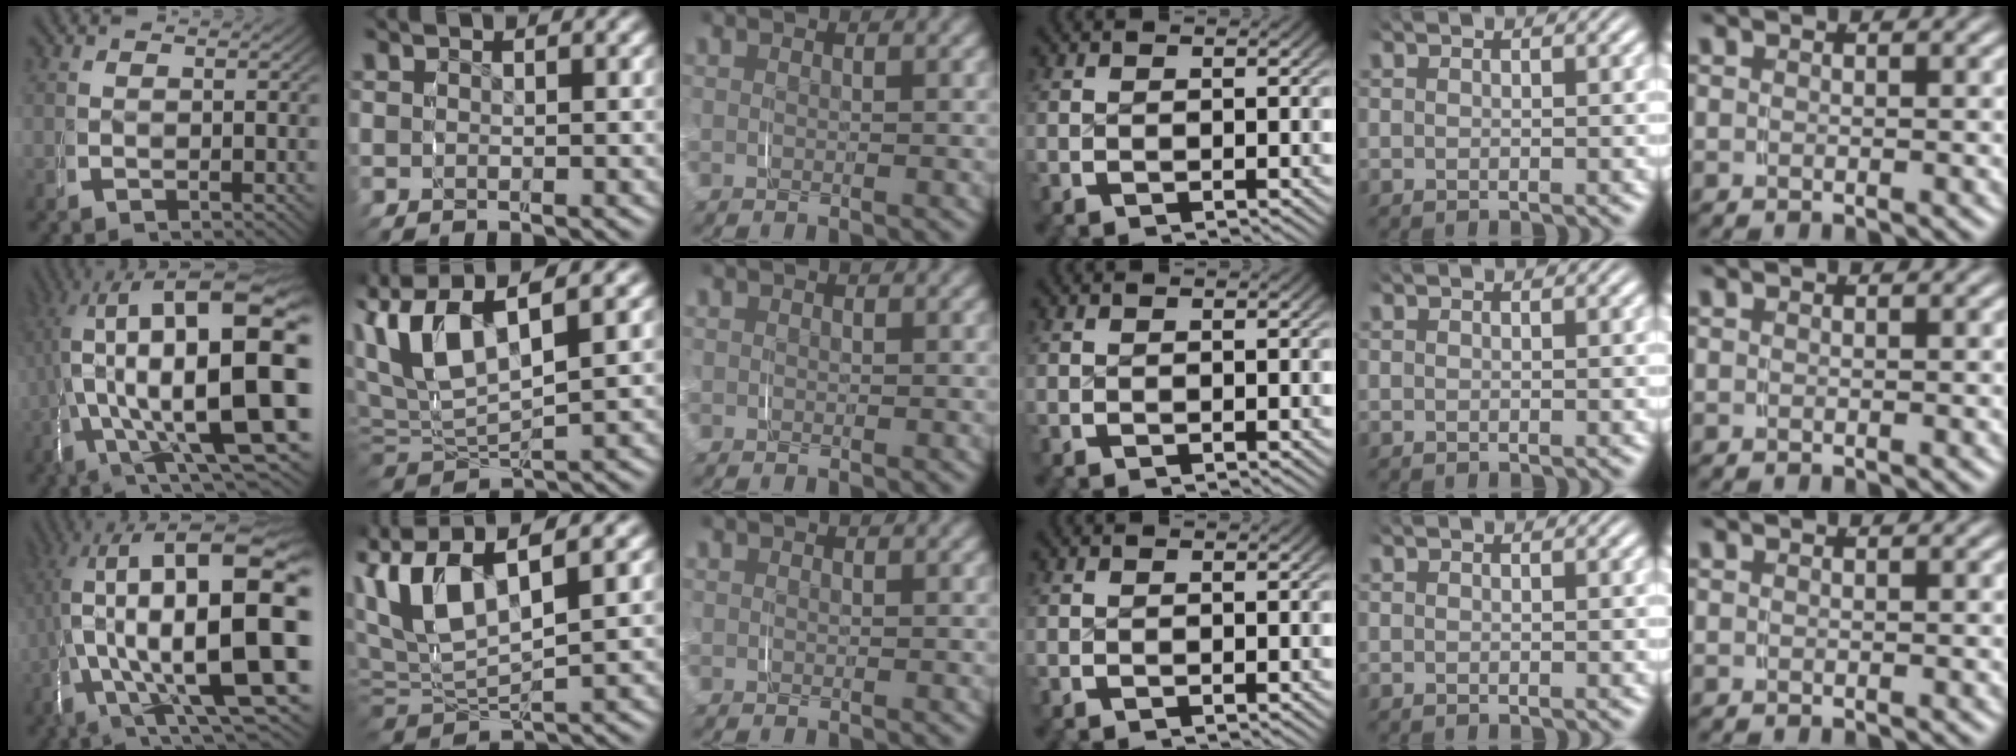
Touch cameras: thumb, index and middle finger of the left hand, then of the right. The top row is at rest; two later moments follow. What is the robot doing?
{"motion": "grasp_and_lifting", "object": "shoes"}